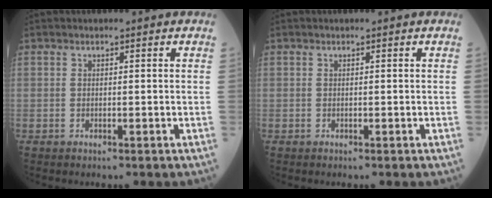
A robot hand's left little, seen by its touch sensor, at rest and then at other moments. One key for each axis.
{"total": 0.0}